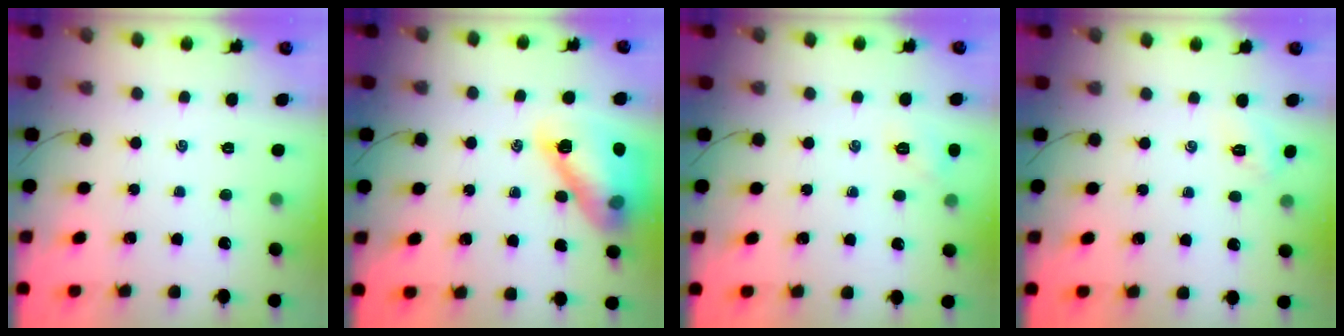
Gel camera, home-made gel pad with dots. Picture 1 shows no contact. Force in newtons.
{"total": 15.3, "press": 15.2, "slide": 1.8}
{"total": 5.0, "press": 4.8, "slide": 1.4}
{"total": 3.1, "press": 2.9, "slide": 0.9}